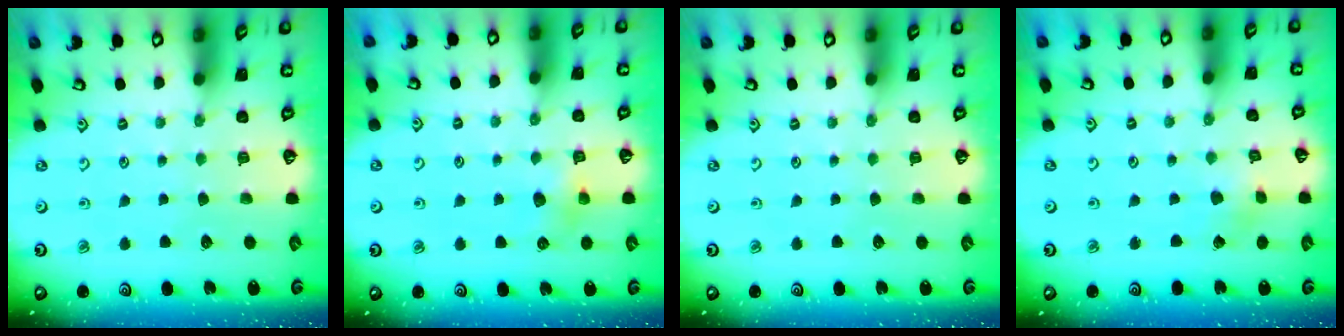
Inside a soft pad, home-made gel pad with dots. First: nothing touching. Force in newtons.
{"total": 5.3, "press": 5.3, "slide": 0.6}
{"total": 0.0}
{"total": 2.4, "press": 2.4, "slide": 0.3}